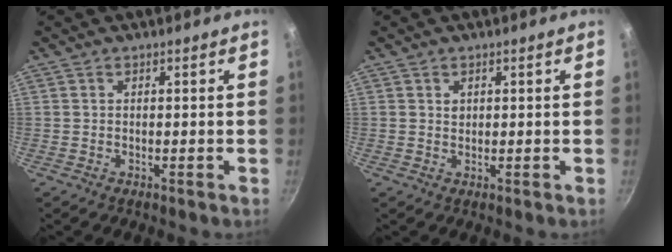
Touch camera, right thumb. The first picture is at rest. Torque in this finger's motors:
{"motor_torque": [0.19, -0.02, 0.29, 0.05, -0.01]}